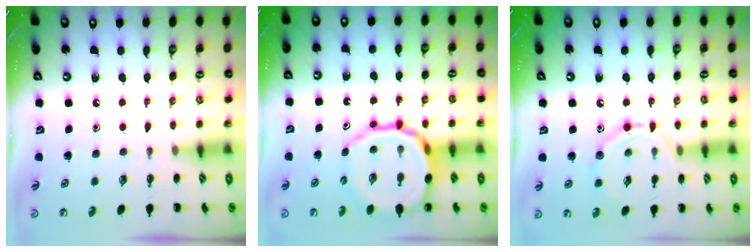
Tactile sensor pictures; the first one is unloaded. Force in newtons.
{"total": 13.7, "press": 13.5, "slide": 2.6}
{"total": 9.5, "press": 9.5, "slide": 0.6}